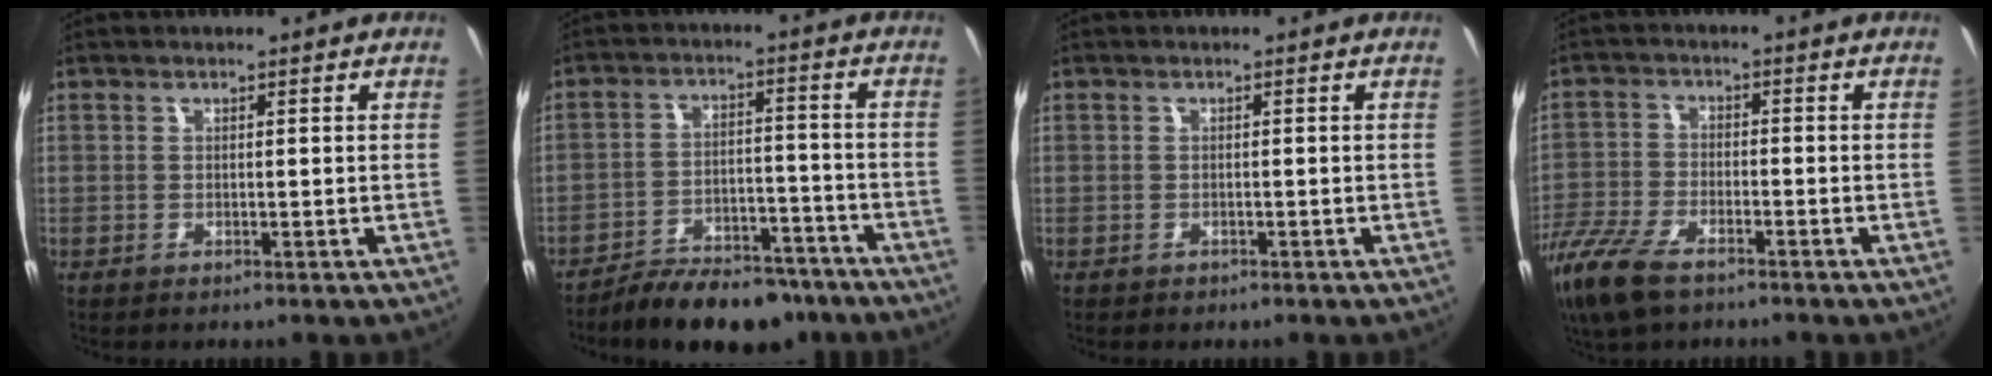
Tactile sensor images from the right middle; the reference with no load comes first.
{"total": 14.1, "force": [-11.7, 5.3, 6.0], "torque": [-0.114, 0.006, -0.160]}
{"total": 0.9, "force": [-0.6, 0.6, 0.1], "torque": [-0.003, 0.001, -0.008]}
{"total": 12.1, "force": [-8.4, 4.7, 7.3], "torque": [-0.178, -0.031, -0.170]}